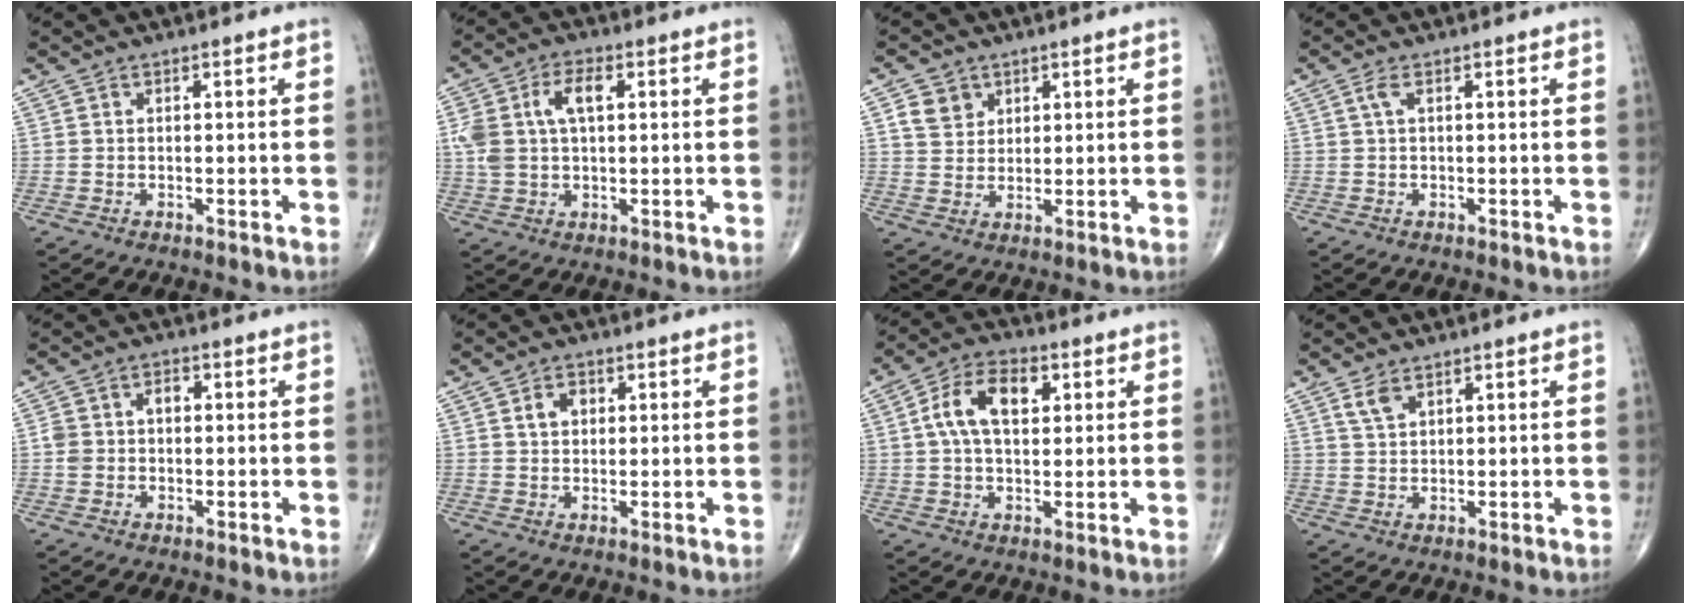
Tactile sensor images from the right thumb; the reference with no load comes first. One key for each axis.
{"total": 8.9, "fx": 2.0, "fy": 4.8, "fz": 7.2, "tx": -0.155, "ty": 0.019, "tz": 0.041}
{"total": 4.8, "fx": 2.3, "fy": 3.9, "fz": 1.6, "tx": -0.014, "ty": -0.011, "tz": 0.044}
{"total": 1.4, "fx": 0.4, "fy": 0.3, "fz": 1.3, "tx": -0.039, "ty": 0.008, "tz": 0.008}
{"total": 4.0, "fx": 0.1, "fy": 3.1, "fz": 2.5, "tx": -0.044, "ty": 0.018, "tz": 0.001}
{"total": 3.5, "fx": 1.1, "fy": 2.5, "fz": 2.1, "tx": -0.028, "ty": 0.003, "tz": 0.018}
{"total": 10.2, "fx": 2.4, "fy": 5.9, "fz": 8.0, "tx": -0.137, "ty": 0.016, "tz": 0.037}
{"total": 2.9, "fx": 1.8, "fy": 1.4, "fz": 1.7, "tx": -0.033, "ty": -0.005, "tz": 0.042}